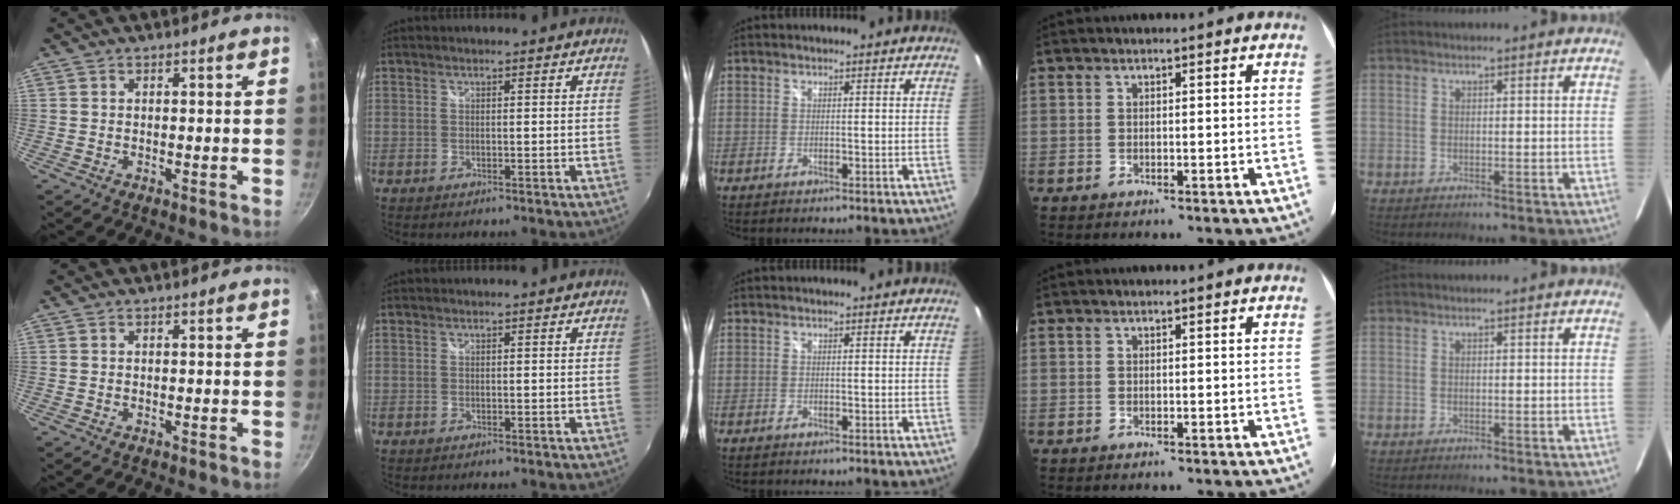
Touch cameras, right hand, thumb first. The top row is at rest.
{}